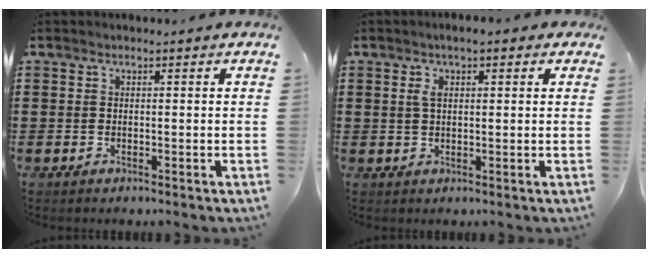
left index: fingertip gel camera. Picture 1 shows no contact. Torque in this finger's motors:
{"motor_torque": [1.14, -1.01, 0.62, 0.09]}